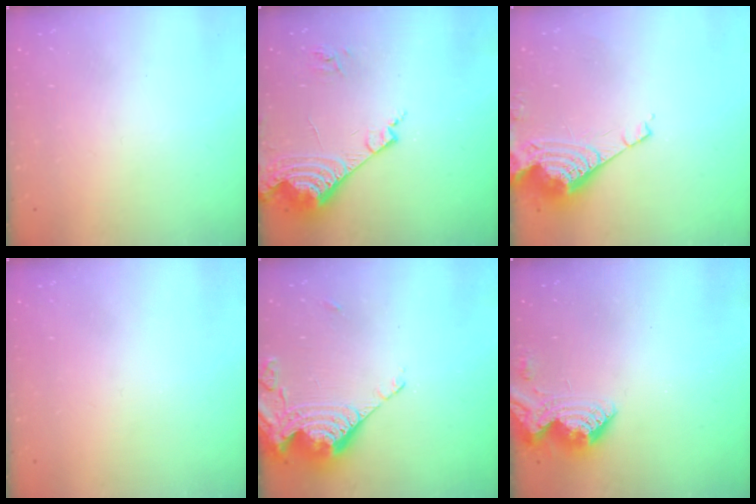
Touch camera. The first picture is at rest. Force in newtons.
{"total": 14.7, "press": 14.7, "slide": 1.4}
{"total": 10.8, "press": 10.7, "slide": 1.1}
{"total": 0.0}
{"total": 15.1, "press": 15.0, "slide": 1.9}
{"total": 11.1, "press": 11.1, "slide": 0.8}